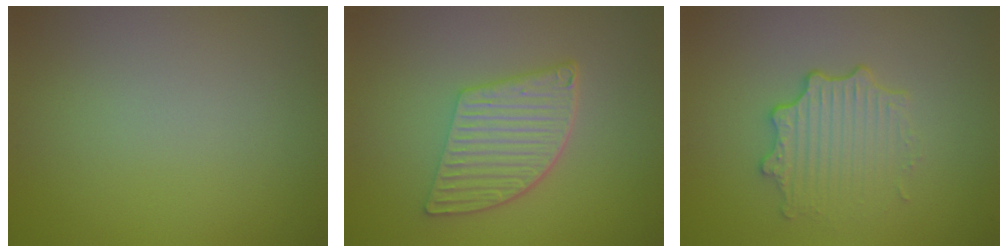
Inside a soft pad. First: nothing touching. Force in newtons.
{"total": 5.6, "press": 4.1, "slide": 3.9}
{"total": 3.4, "press": 2.7, "slide": 2.0}